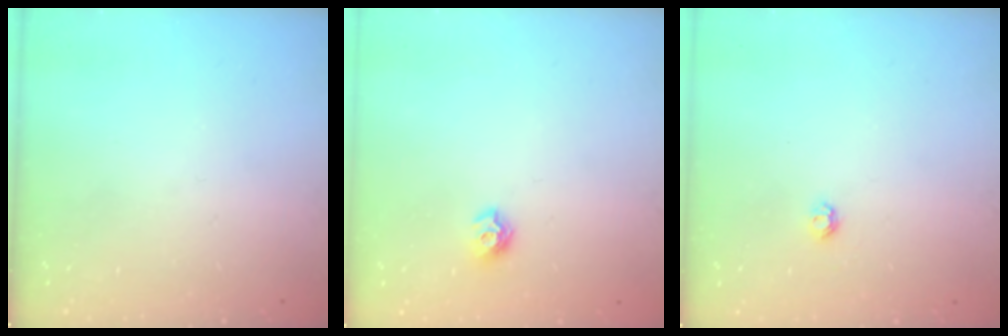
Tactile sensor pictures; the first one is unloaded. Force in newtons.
{"total": 7.2, "press": 7.1, "slide": 0.7}
{"total": 3.9, "press": 3.9, "slide": 0.5}